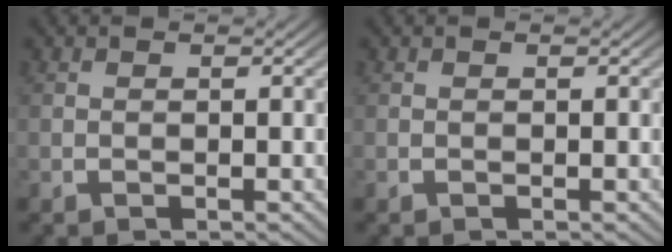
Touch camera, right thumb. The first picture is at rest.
{"total": 0.0}